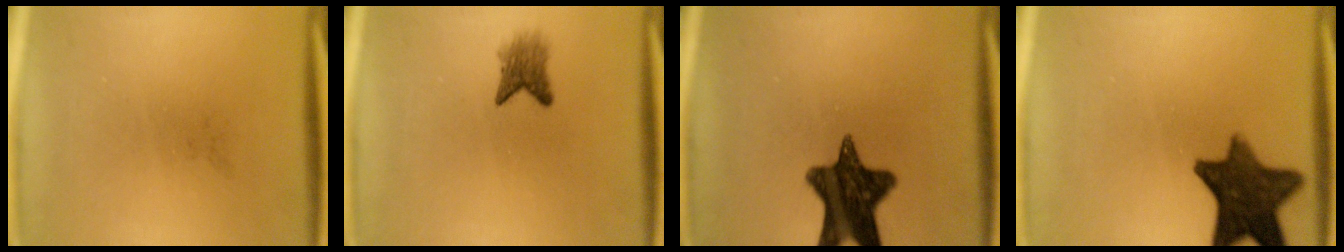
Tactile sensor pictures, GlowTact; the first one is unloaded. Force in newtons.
{"total": 2.9}
{"total": 13.1}
{"total": 12.0}